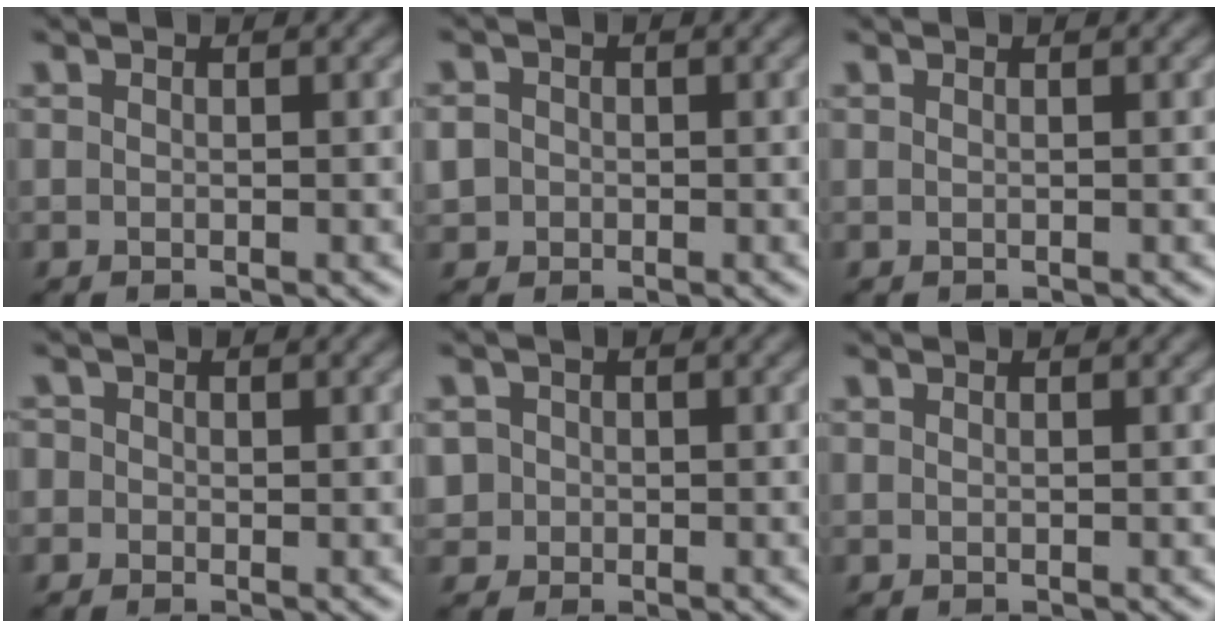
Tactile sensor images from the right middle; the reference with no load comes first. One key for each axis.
{"total": 2.3, "fx": -0.2, "fy": 2.2, "fz": 0.7, "tx": -0.007, "ty": 0.007, "tz": -0.010}
{"total": 0.0}
{"total": 1.5, "fx": 0.1, "fy": 1.4, "fz": 0.4, "tx": 0.005, "ty": 0.007, "tz": -0.015}
{"total": 2.4, "fx": 0.0, "fy": 2.3, "fz": 0.5, "tx": -0.002, "ty": 0.015, "tz": -0.007}
{"total": 0.0}